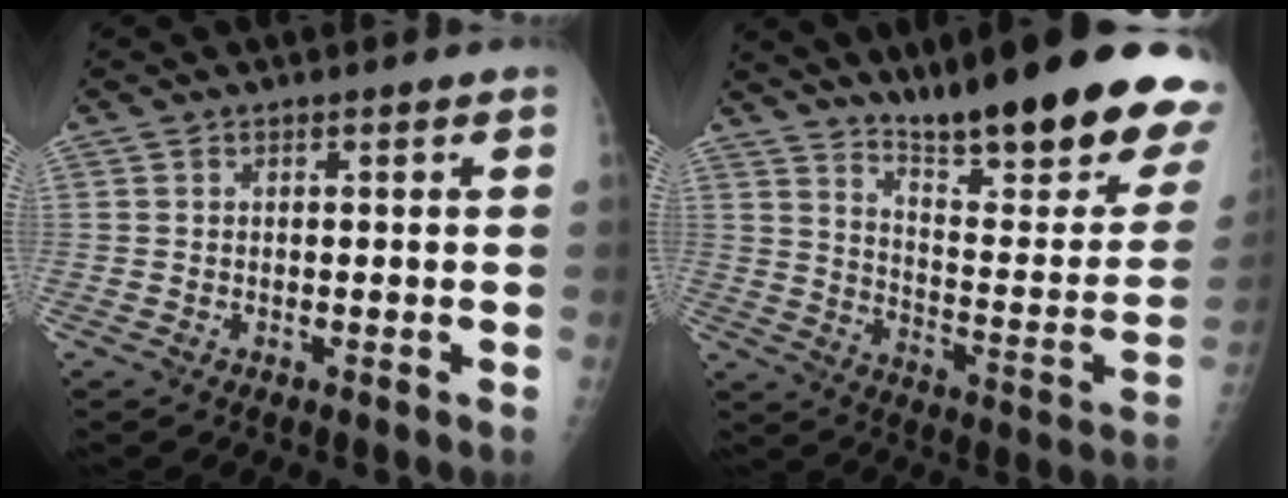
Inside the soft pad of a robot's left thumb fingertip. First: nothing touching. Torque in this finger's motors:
{"motor_torque": [1.63, 1.60, 1.49, -1.27, 0.13]}